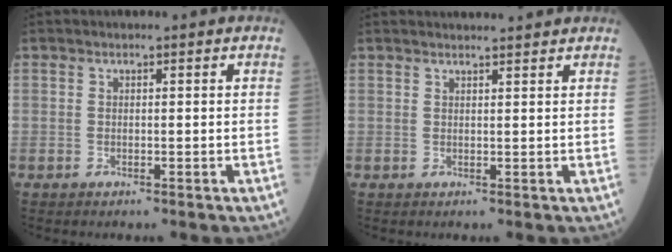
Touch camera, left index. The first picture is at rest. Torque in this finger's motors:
{"motor_torque": [-0.79, -1.35, -0.02, 0.01]}